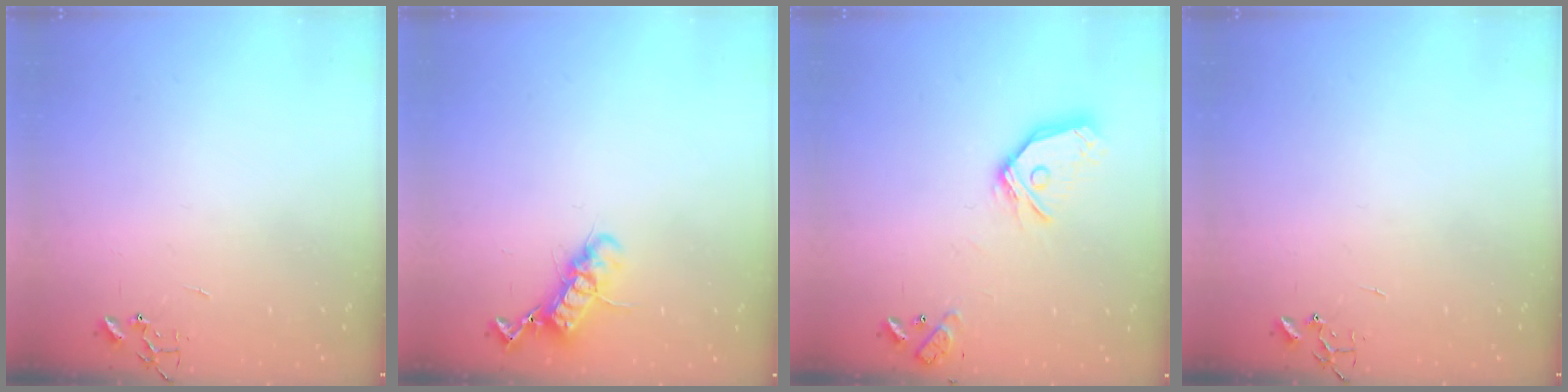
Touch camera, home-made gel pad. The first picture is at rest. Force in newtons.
{"total": 12.0, "press": 11.9, "slide": 0.7}
{"total": 15.0, "press": 14.9, "slide": 2.2}
{"total": 0.0}